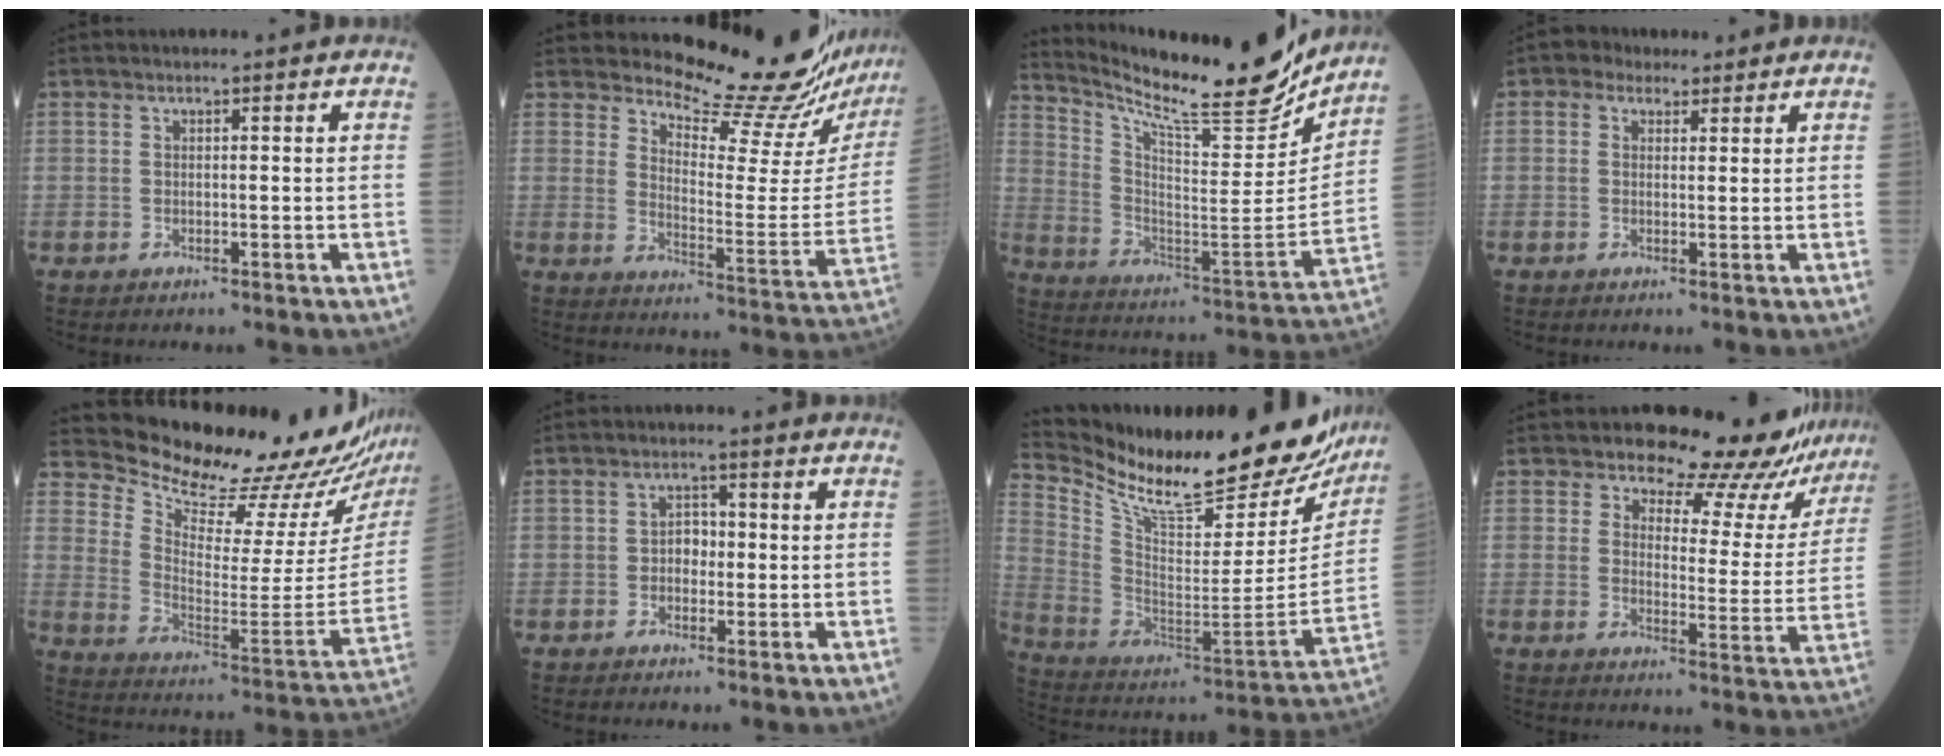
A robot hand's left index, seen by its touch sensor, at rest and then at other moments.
{"total": 18.7, "force": [17.8, 0.9, 5.6], "torque": [-0.083, -0.117, 0.221]}
{"total": 22.7, "force": [20.2, 1.9, 10.1], "torque": [-0.181, -0.058, 0.309]}
{"total": 3.5, "force": [2.2, 2.6, 1.0], "torque": [-0.020, 0.023, 0.033]}
{"total": 23.4, "force": [22.3, 0.6, 7.1], "torque": [-0.132, -0.136, 0.304]}
{"total": 2.6, "force": [-0.3, 1.8, 1.8], "torque": [-0.025, 0.009, -0.008]}
{"total": 29.9, "force": [26.0, 6.5, 13.1], "torque": [-0.237, -0.063, 0.380]}
{"total": 14.1, "force": [13.7, 2.6, 2.2], "torque": [-0.014, -0.072, 0.139]}